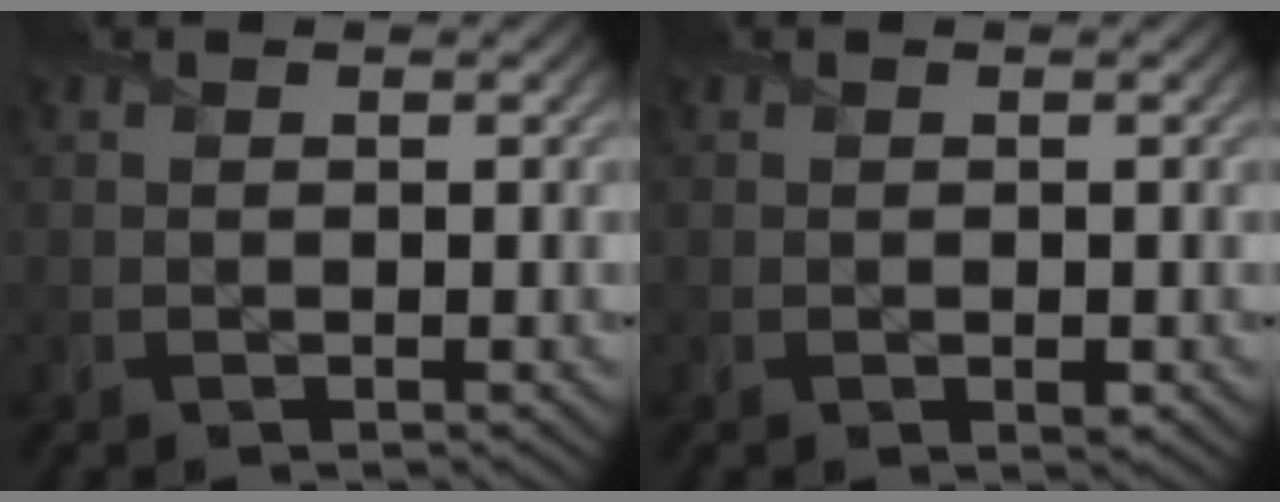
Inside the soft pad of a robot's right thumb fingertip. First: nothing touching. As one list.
[{"total": 0.7, "force": [-0.3, 0.3, 0.5], "torque": [-0.004, -0.006, -0.002]}]